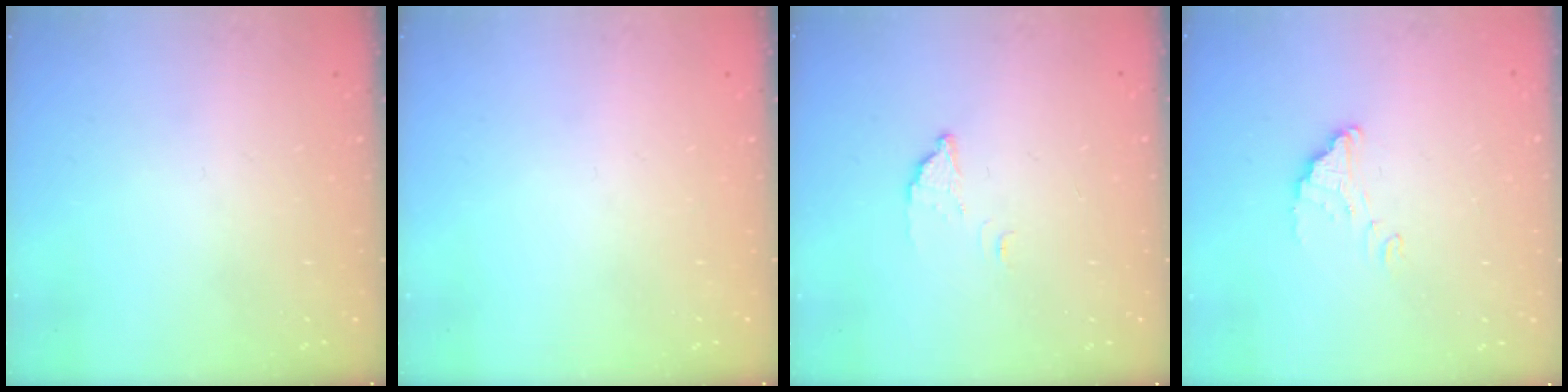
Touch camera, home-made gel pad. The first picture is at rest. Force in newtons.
{"total": 0.0}
{"total": 3.0, "press": 3.0, "slide": 0.1}
{"total": 1.8, "press": 1.8, "slide": 0.0}